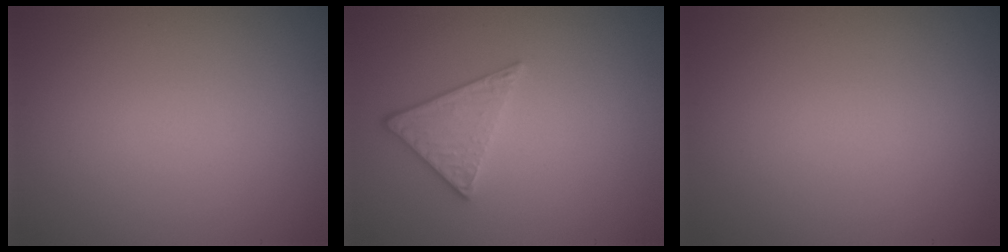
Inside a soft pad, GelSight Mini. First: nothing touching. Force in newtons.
{"total": 2.8, "press": 2.4, "slide": 1.3}
{"total": 0.0}